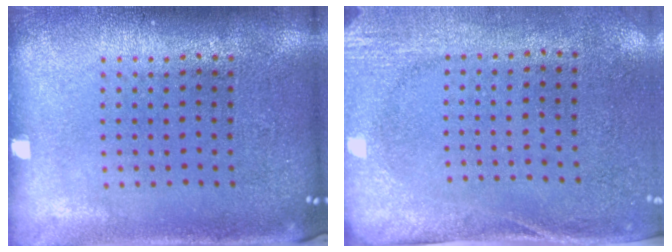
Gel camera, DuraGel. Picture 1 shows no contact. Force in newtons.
{"total": 2.7, "press": 2.1, "slide": 1.7}